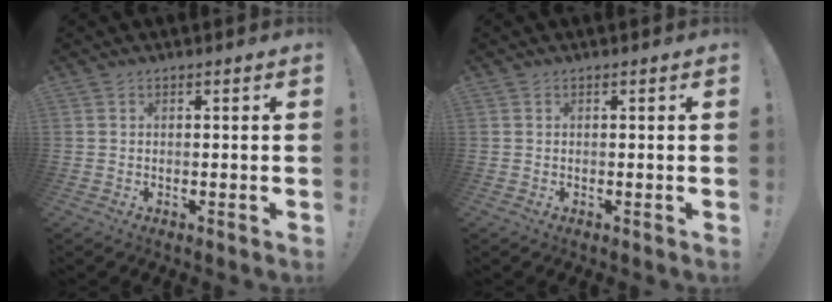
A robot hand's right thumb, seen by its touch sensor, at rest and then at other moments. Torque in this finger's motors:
{"motor_torque": [-0.04, 0.04, 0.00, 0.00, 0.00]}